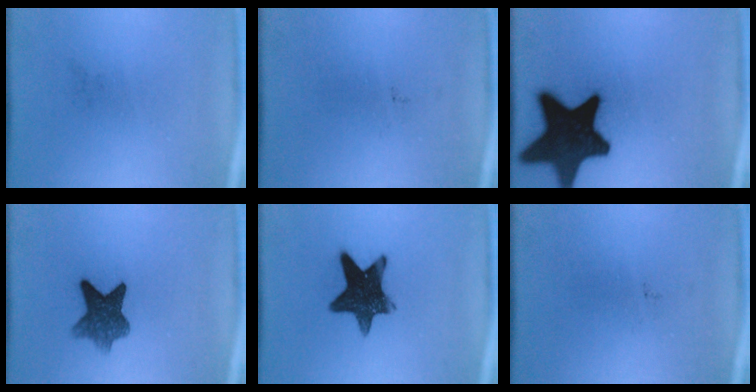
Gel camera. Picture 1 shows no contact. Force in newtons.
{"total": 0.0}
{"total": 19.2}
{"total": 7.4}
{"total": 13.1}
{"total": 0.0}